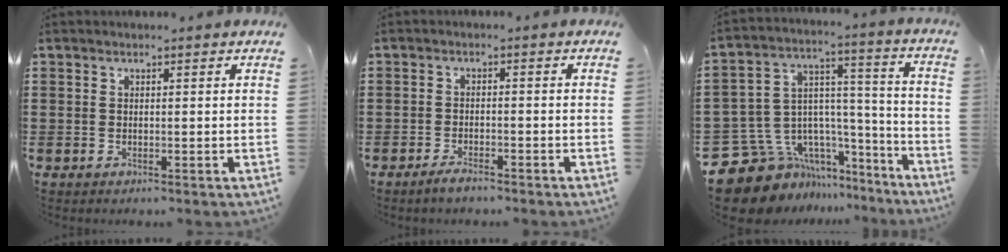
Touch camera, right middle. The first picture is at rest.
{"total": 2.0, "force": [-1.6, 0.3, 1.1], "torque": [-0.026, -0.002, -0.032]}
{"total": 10.6, "force": [-8.1, 6.3, 2.5], "torque": [-0.084, -0.001, -0.149]}